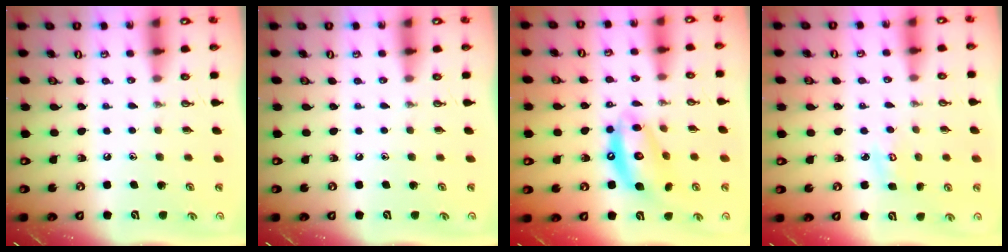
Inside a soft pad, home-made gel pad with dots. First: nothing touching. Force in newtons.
{"total": 0.0}
{"total": 12.4, "press": 12.3, "slide": 1.4}
{"total": 4.1, "press": 4.1, "slide": 0.3}